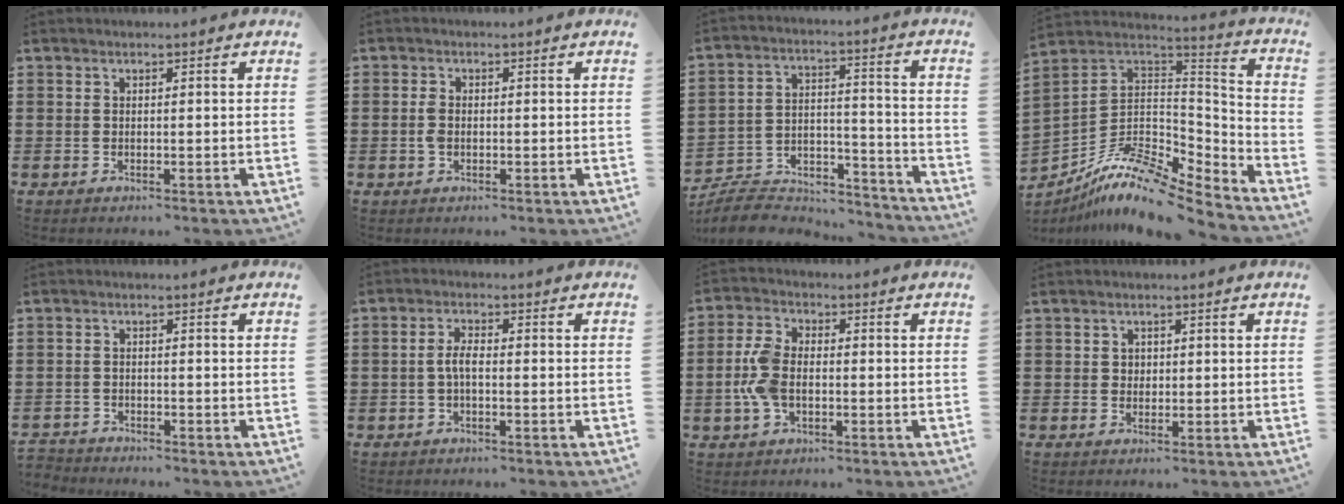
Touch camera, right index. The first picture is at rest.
{"total": 1.9, "force": [-0.3, 1.1, 1.5], "torque": [-0.045, -0.003, -0.011]}
{"total": 7.4, "force": [-6.8, 2.4, 1.8], "torque": [-0.040, 0.012, -0.134]}
{"total": 10.7, "force": [-8.0, 3.7, 6.0], "torque": [-0.128, 0.008, -0.161]}
{"total": 1.8, "force": [-1.8, 0.3, -0.3], "torque": [-0.002, 0.002, -0.041]}
{"total": 3.0, "force": [-0.7, 1.0, 2.7], "torque": [-0.064, -0.001, -0.018]}
{"total": 6.4, "force": [-1.0, 3.8, 5.0], "torque": [-0.133, -0.005, -0.028]}
{"total": 1.3, "force": [0.3, 1.2, 0.4], "torque": [-0.011, 0.007, 0.006]}